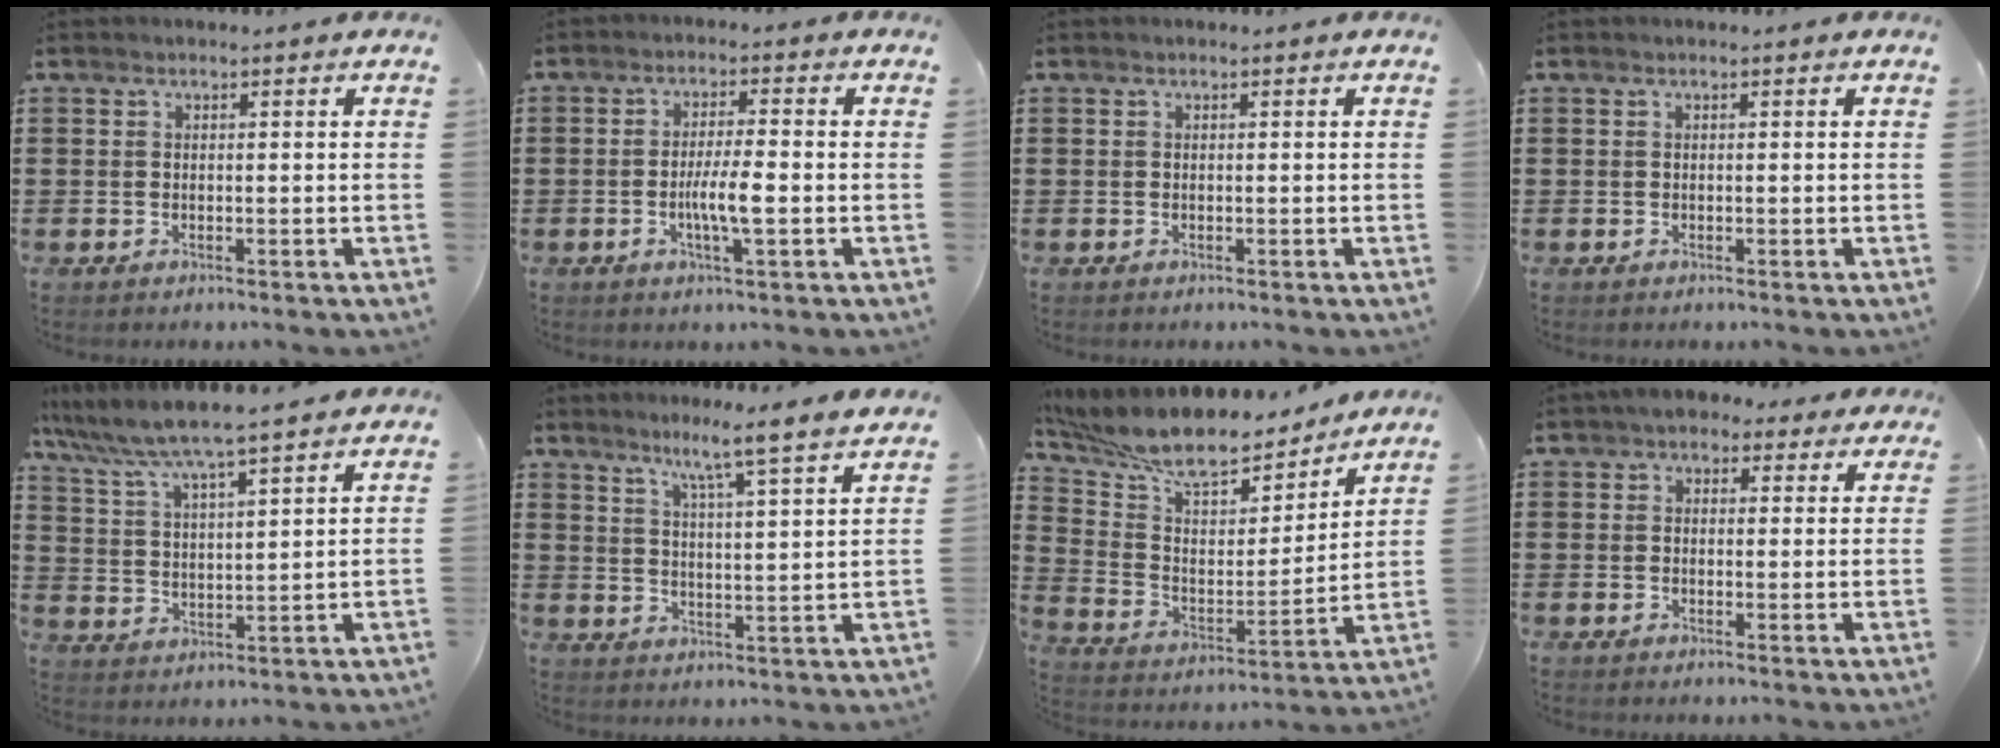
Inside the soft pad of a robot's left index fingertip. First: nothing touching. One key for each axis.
{"total": 5.2, "fx": -1.1, "fy": 0.8, "fz": 5.0, "tx": -0.100, "ty": -0.003, "tz": -0.025}
{"total": 0.0}
{"total": 0.0}
{"total": 5.7, "fx": 5.2, "fy": -0.2, "fz": 2.4, "tx": -0.071, "ty": -0.034, "tz": 0.084}
{"total": 5.8, "fx": 4.8, "fy": -1.6, "fz": 2.8, "tx": -0.064, "ty": -0.036, "tz": 0.074}
{"total": 10.3, "fx": 8.9, "fy": 3.0, "fz": 4.2, "tx": -0.116, "ty": -0.057, "tz": 0.154}
{"total": 3.2, "fx": 2.1, "fy": 2.1, "fz": 1.1, "tx": -0.023, "ty": 0.008, "tz": 0.036}